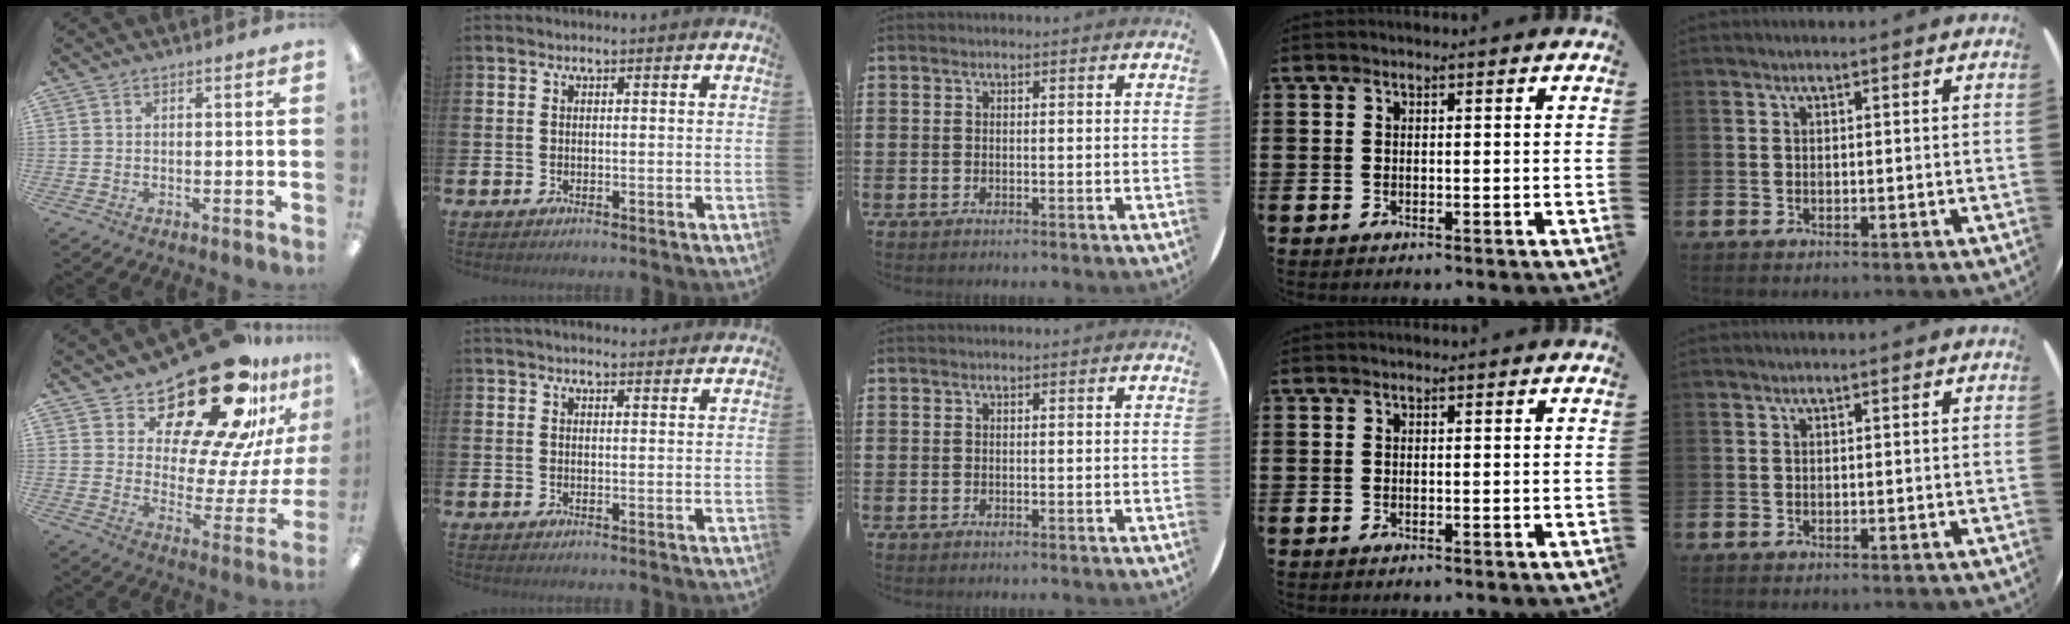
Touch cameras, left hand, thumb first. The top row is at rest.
{"thumb": {"total": 26.7, "force": [20.1, 9.5, 14.7], "torque": [-0.214, -0.147, 0.335]}, "index": {"total": 1.8, "force": [1.8, 0.2, 0.3], "torque": [0.005, -0.009, 0.029]}}